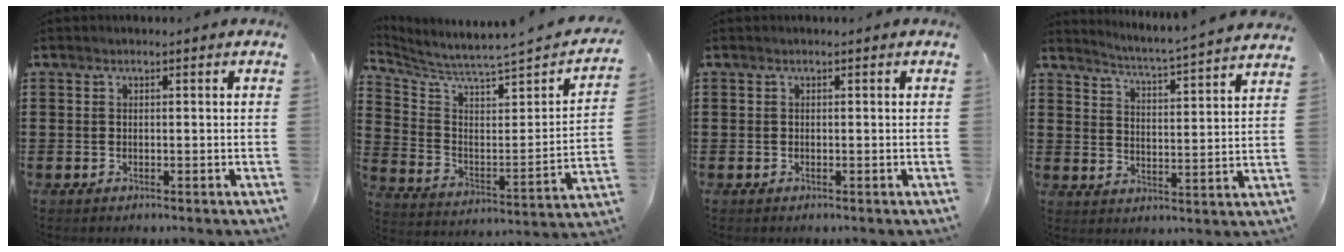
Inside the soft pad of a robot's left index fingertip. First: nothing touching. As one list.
[{"total": 3.9, "force": [3.5, -0.2, 1.7], "torque": [-0.055, -0.048, 0.048]}, {"total": 0.0}, {"total": 3.8, "force": [3.6, -1.2, 0.5], "torque": [-0.030, -0.041, 0.052]}]